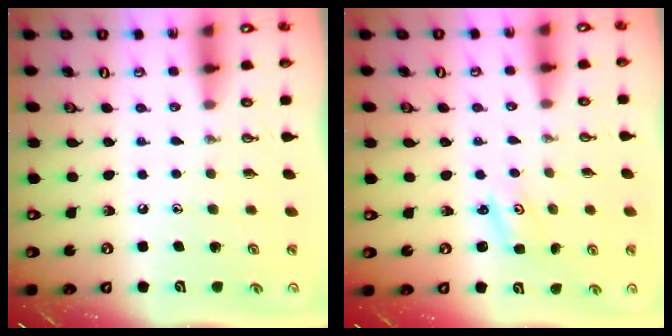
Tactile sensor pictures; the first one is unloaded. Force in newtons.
{"total": 2.0, "press": 2.0, "slide": 0.2}